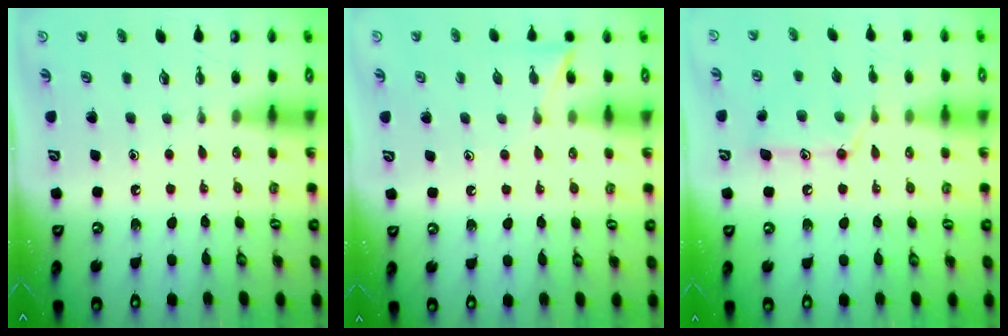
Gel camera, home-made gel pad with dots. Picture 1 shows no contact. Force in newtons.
{"total": 6.8, "press": 6.8, "slide": 0.5}
{"total": 13.5, "press": 13.5, "slide": 0.8}